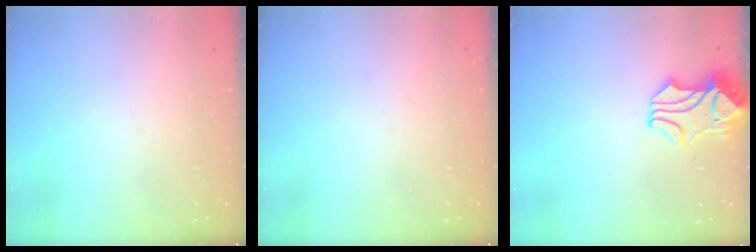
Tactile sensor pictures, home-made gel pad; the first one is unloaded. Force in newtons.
{"total": 0.0}
{"total": 2.8, "press": 2.5, "slide": 1.1}